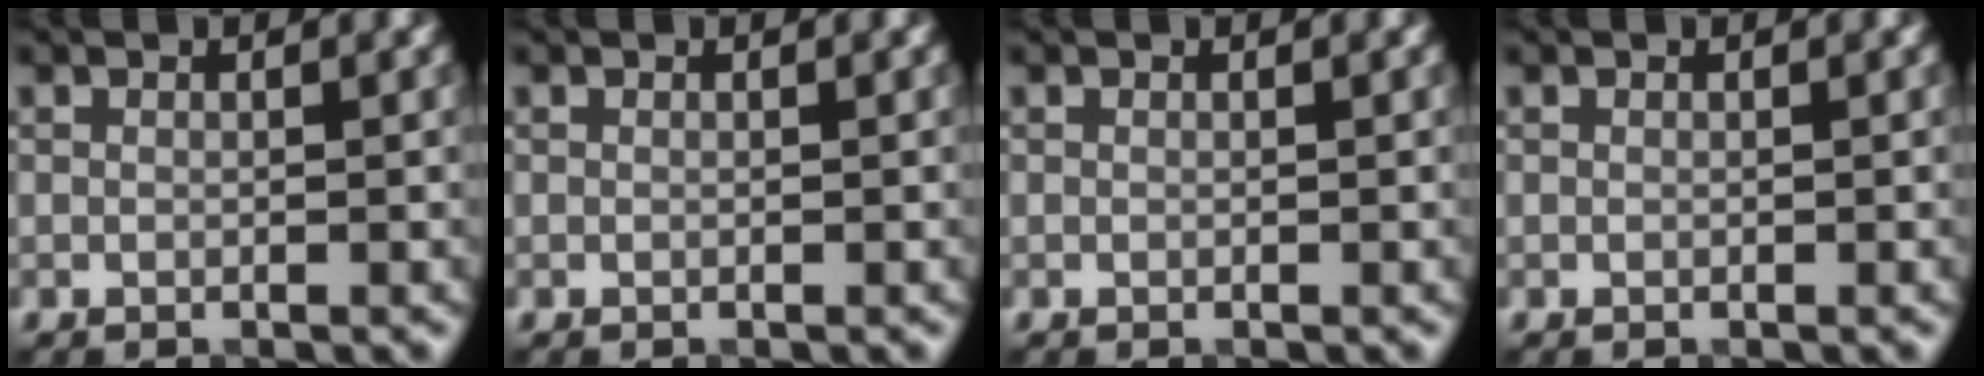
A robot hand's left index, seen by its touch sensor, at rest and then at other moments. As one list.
[{"total": 0.0}, {"total": 0.0}, {"total": 0.0}]